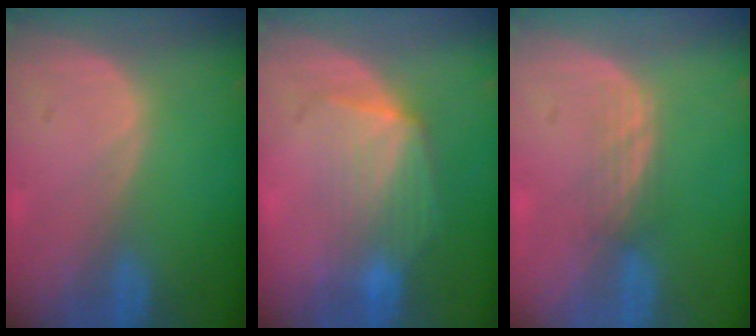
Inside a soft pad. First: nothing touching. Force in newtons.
{"total": 7.2, "press": 6.7, "slide": 2.6}
{"total": 2.4, "press": 2.3, "slide": 0.8}